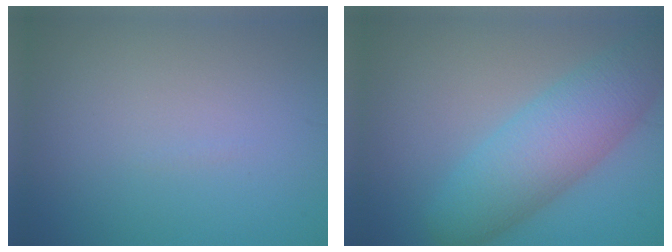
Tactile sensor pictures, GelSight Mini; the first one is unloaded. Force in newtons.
{"total": 6.7, "press": 6.7, "slide": 0.2}